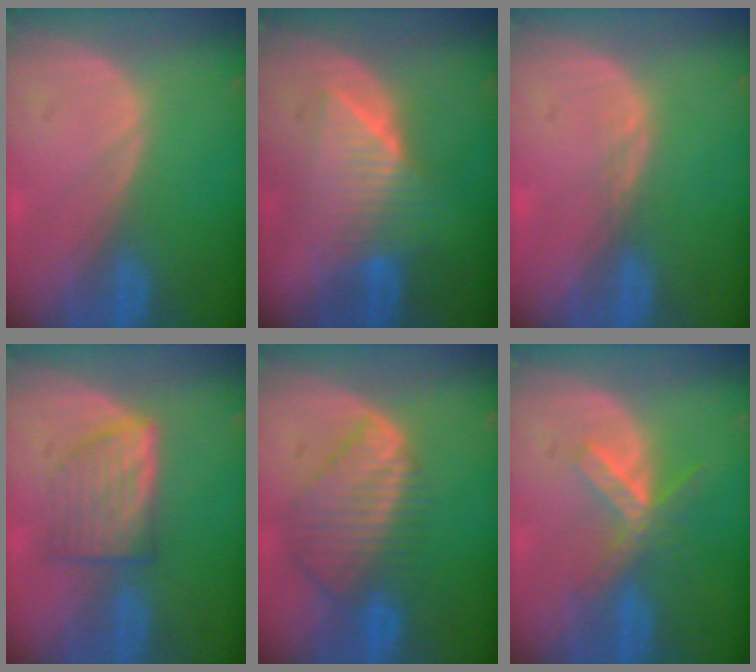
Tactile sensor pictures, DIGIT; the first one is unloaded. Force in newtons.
{"total": 6.5, "press": 6.5, "slide": 0.6}
{"total": 1.0, "press": 0.8, "slide": 0.7}
{"total": 6.1, "press": 5.8, "slide": 1.7}
{"total": 8.9, "press": 7.7, "slide": 4.4}
{"total": 5.2, "press": 5.1, "slide": 1.0}